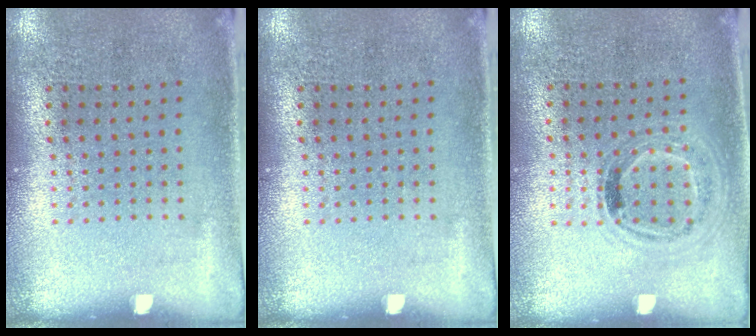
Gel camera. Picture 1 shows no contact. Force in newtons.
{"total": 0.0}
{"total": 1.0, "press": 1.0, "slide": 0.3}